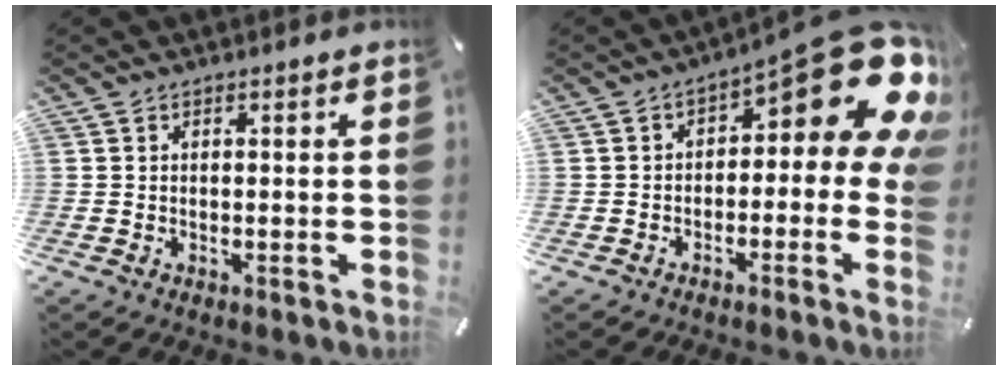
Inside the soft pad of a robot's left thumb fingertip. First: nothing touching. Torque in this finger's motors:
{"motor_torque": [0.70, 0.58, 0.34, 0.10, 0.18]}